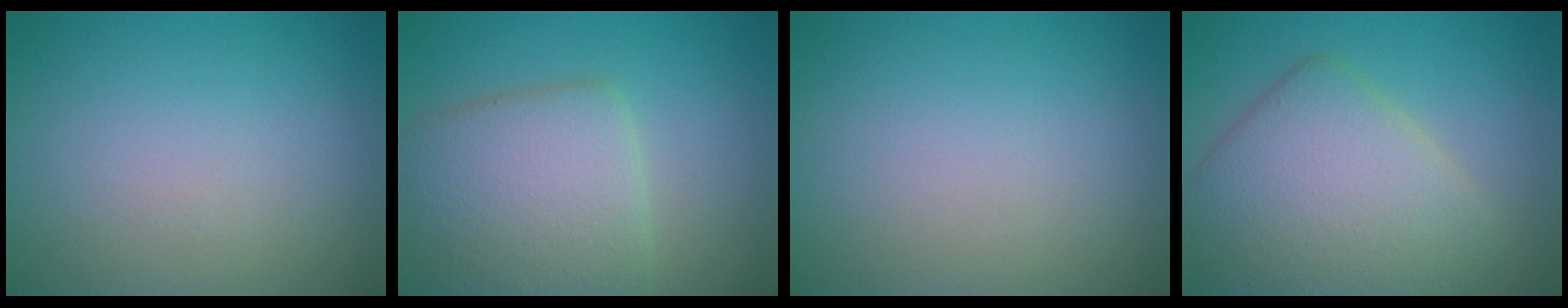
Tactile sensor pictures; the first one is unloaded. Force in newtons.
{"total": 6.3, "press": 6.3, "slide": 0.2}
{"total": 0.0}
{"total": 7.5, "press": 7.5, "slide": 0.3}